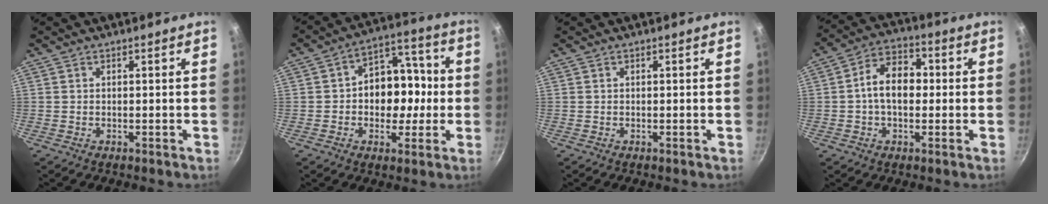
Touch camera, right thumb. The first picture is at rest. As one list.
[{"total": 13.0, "force": [-0.9, 9.9, 8.5], "torque": [-0.061, 0.031, -0.024]}, {"total": 0.0}, {"total": 10.0, "force": [0.0, 6.8, 7.4], "torque": [-0.091, 0.028, -0.012]}]